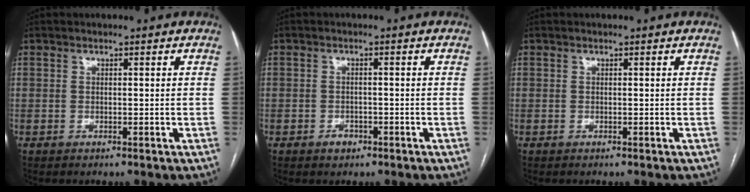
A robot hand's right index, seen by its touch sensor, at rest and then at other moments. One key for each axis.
{"total": 1.8, "fx": -1.1, "fy": 1.3, "fz": 0.7, "tx": -0.010, "ty": 0.004, "tz": -0.013}
{"total": 0.0}